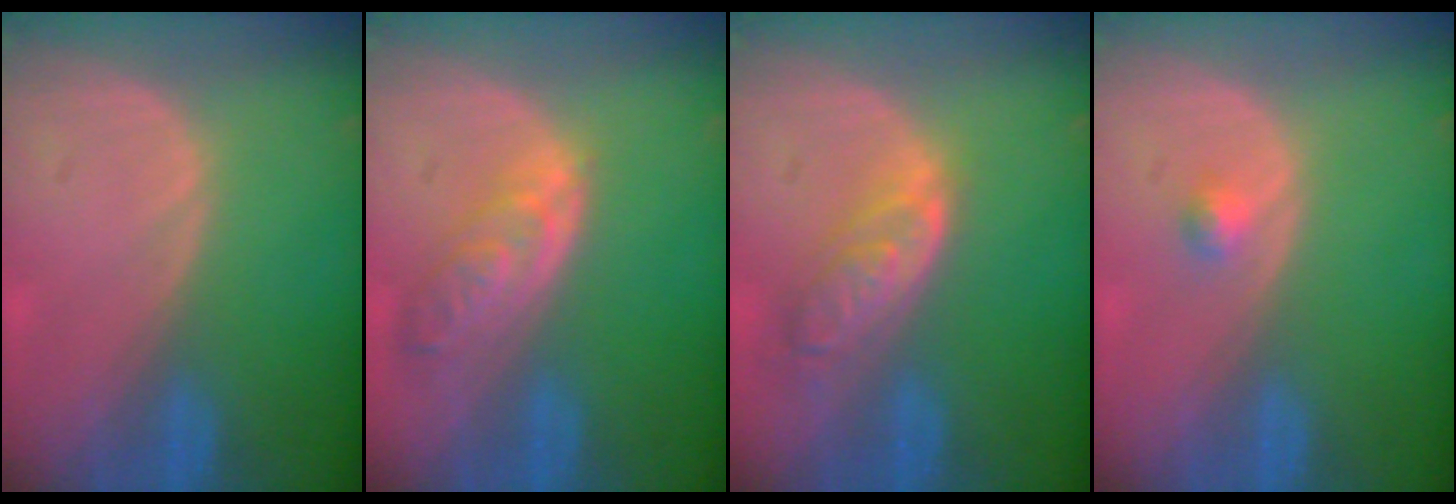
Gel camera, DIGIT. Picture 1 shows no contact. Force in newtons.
{"total": 5.9, "press": 5.4, "slide": 2.5}
{"total": 6.3, "press": 5.7, "slide": 2.8}
{"total": 1.5, "press": 1.3, "slide": 0.8}